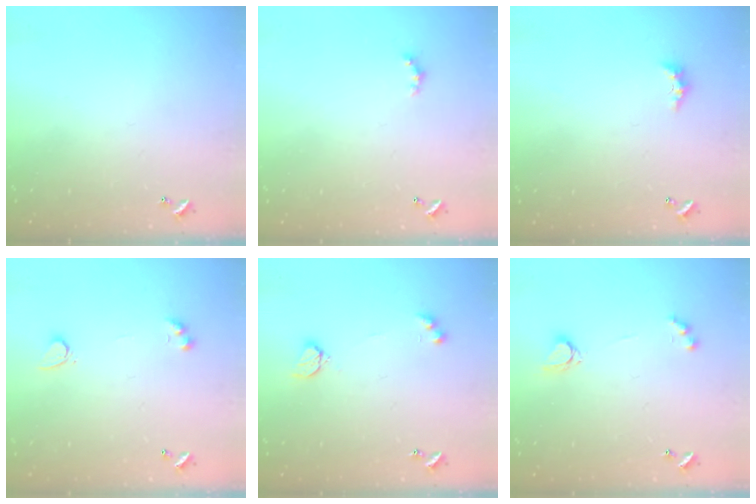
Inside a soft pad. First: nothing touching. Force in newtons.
{"total": 1.6, "press": 1.6, "slide": 0.4}
{"total": 2.3, "press": 2.2, "slide": 0.7}
{"total": 2.9, "press": 2.6, "slide": 1.3}
{"total": 4.1, "press": 4.0, "slide": 0.8}
{"total": 4.0, "press": 4.0, "slide": 0.3}